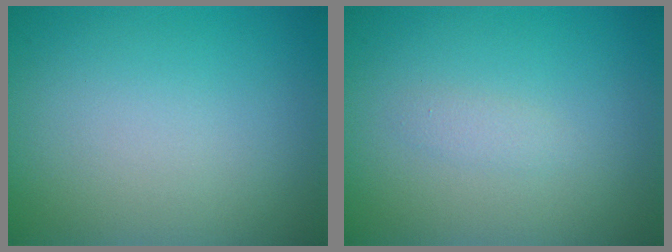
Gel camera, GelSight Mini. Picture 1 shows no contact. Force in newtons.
{"total": 0.8, "press": 0.8, "slide": 0.0}